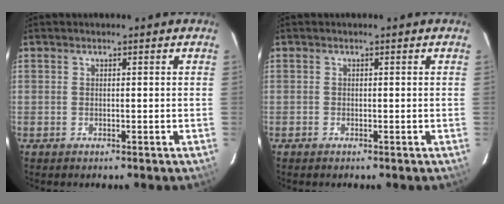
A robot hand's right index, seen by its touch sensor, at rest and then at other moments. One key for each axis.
{"total": 0.0}